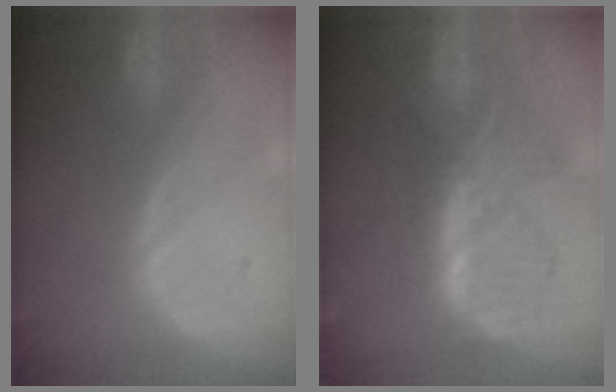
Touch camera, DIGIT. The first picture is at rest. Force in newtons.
{"total": 8.3, "press": 7.2, "slide": 4.0}